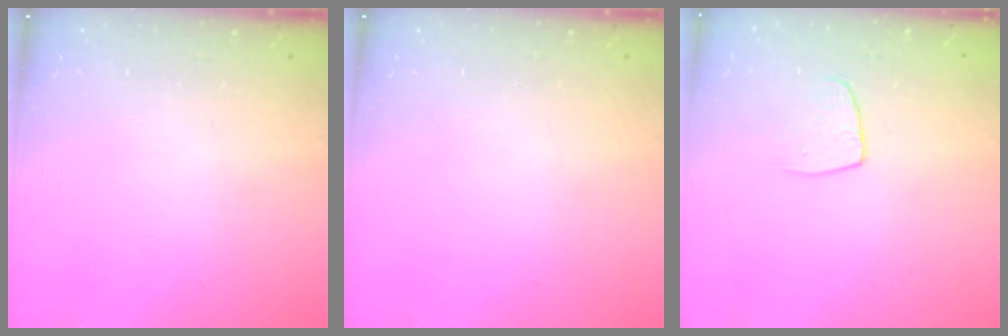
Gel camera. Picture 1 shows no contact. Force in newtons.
{"total": 0.0}
{"total": 4.3, "press": 4.3, "slide": 0.3}